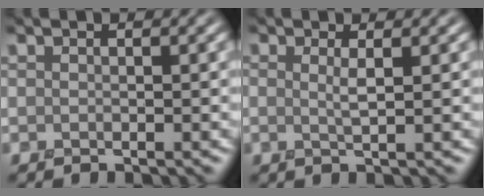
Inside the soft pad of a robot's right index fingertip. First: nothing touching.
{"total": 0.8, "force": [0.2, 0.2, 0.8], "torque": [-0.010, -0.005, 0.002]}